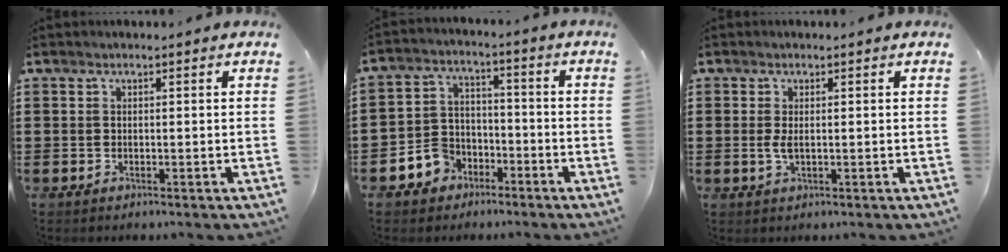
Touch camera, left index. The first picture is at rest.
{"total": 5.3, "force": [-3.4, 4.0, 0.8], "torque": [-0.035, 0.007, -0.070]}
{"total": 1.6, "force": [0.0, 0.4, 1.6], "torque": [-0.038, -0.003, -0.002]}